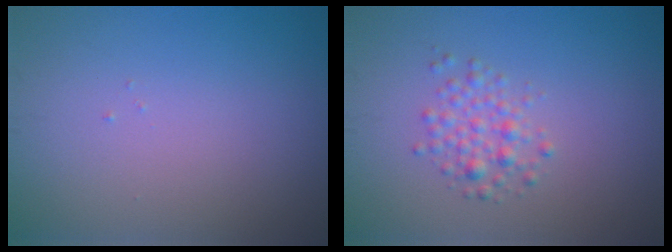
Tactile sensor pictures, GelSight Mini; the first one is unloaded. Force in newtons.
{"total": 2.1, "press": 2.1, "slide": 0.1}